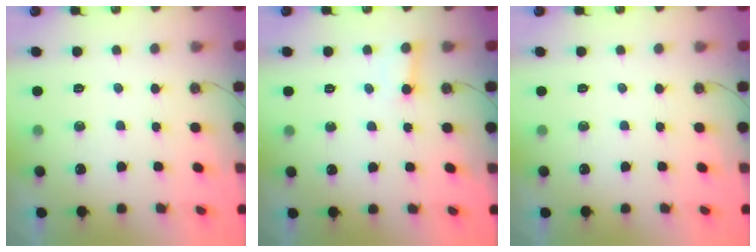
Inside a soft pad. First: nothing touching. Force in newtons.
{"total": 4.9, "press": 4.9, "slide": 0.8}
{"total": 0.0}